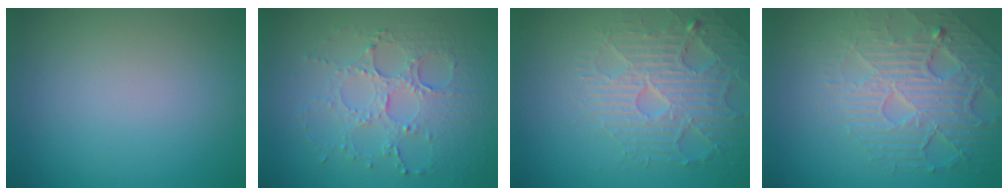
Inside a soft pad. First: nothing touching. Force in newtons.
{"total": 4.6, "press": 3.7, "slide": 2.8}
{"total": 4.5, "press": 4.5, "slide": 0.6}
{"total": 7.0, "press": 5.1, "slide": 4.8}